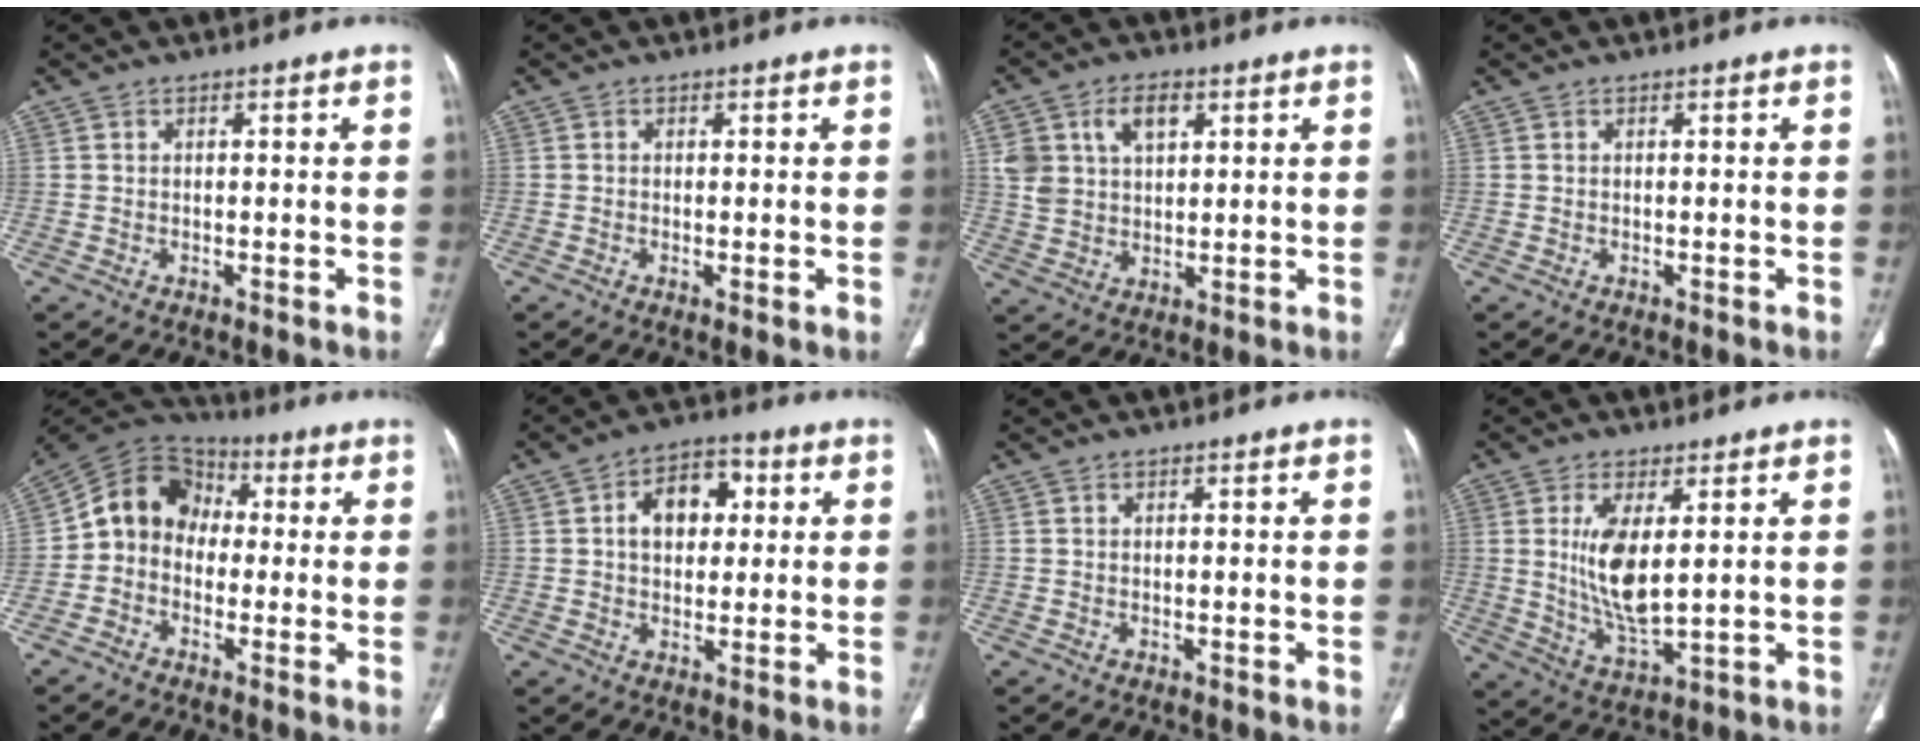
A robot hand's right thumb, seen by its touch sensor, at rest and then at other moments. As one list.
[{"total": 1.3, "force": [-0.2, 0.3, 1.2], "torque": [-0.029, -0.007, -0.005]}, {"total": 9.0, "force": [3.7, 5.8, 5.7], "torque": [-0.089, -0.005, 0.076]}, {"total": 0.0}, {"total": 10.9, "force": [-0.4, 9.3, 5.7], "torque": [-0.079, 0.040, -0.028]}, {"total": 9.6, "force": [2.0, 6.5, 6.7], "torque": [-0.075, 0.014, 0.027]}, {"total": 0.0}, {"total": 10.1, "force": [2.0, 3.9, 9.1], "torque": [-0.180, -0.029, 0.051]}]